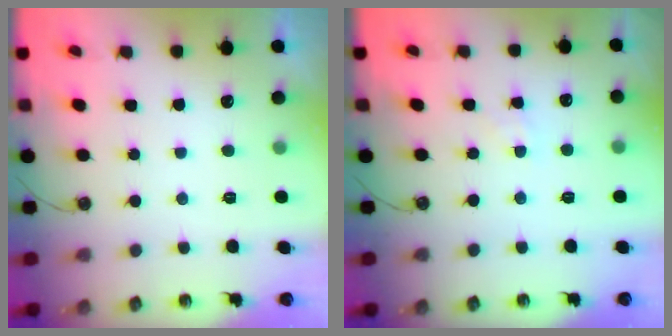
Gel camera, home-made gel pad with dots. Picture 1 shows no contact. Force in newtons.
{"total": 2.4, "press": 2.4, "slide": 0.2}